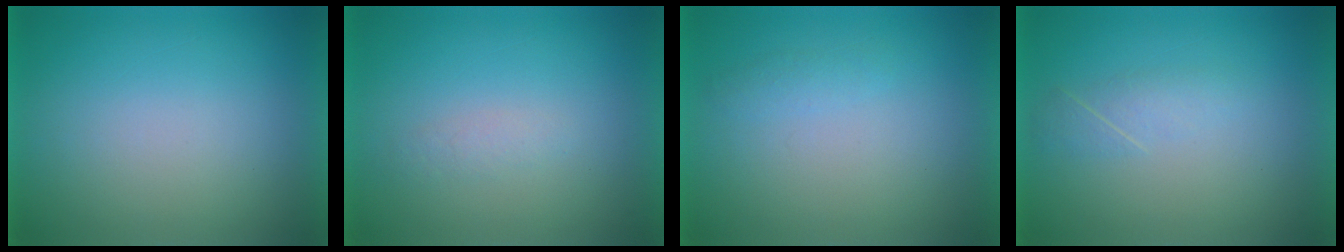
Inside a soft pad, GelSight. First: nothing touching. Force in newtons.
{"total": 1.3}
{"total": 1.3}
{"total": 2.2}